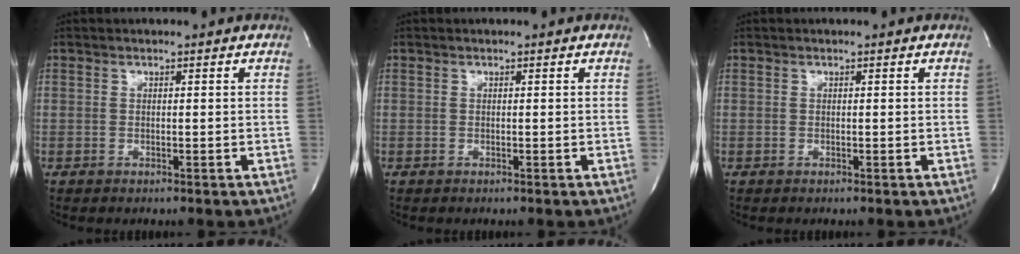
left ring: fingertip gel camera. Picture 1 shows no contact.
{"total": 0.0}
{"total": 0.0}